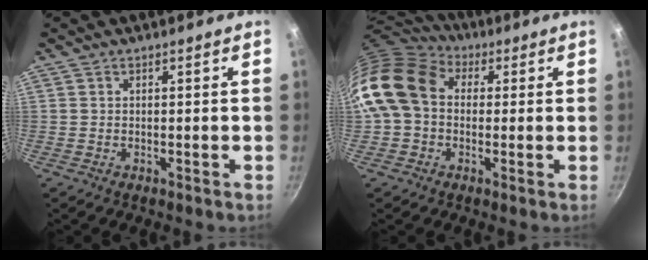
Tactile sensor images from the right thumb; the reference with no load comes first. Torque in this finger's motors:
{"motor_torque": [2.05, 2.97, 0.83, -0.70, 0.23]}